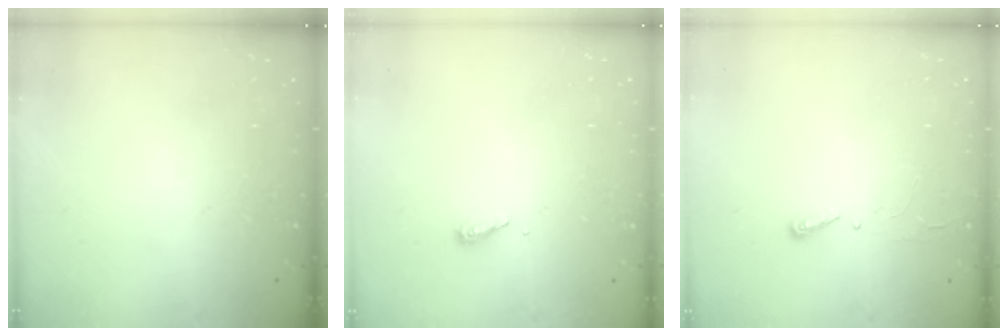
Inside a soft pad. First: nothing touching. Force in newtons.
{"total": 4.7, "press": 4.6, "slide": 0.4}
{"total": 2.9, "press": 2.9, "slide": 0.4}